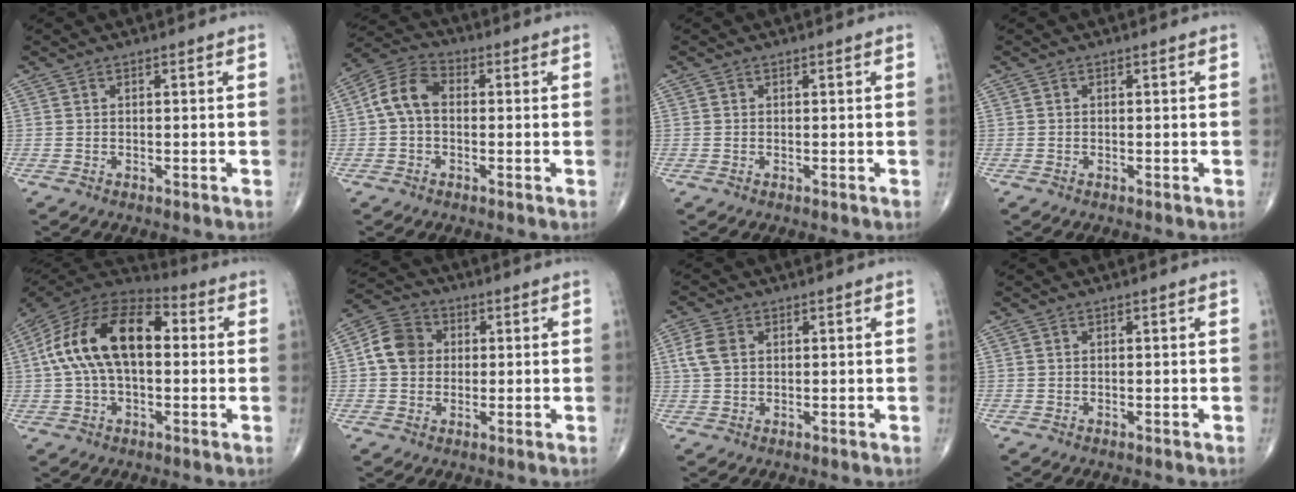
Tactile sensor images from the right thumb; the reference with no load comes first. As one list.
[{"total": 7.8, "force": [0.2, 5.3, 5.8], "torque": [-0.107, 0.026, -0.006]}, {"total": 0.0}, {"total": 0.0}, {"total": 19.7, "force": [2.2, 11.0, 16.1], "torque": [-0.293, 0.042, 0.029]}, {"total": 8.0, "force": [0.7, 6.8, 4.1], "torque": [-0.060, 0.016, 0.003]}, {"total": 4.5, "force": [1.1, 3.1, 3.0], "torque": [-0.069, 0.007, 0.021]}, {"total": 0.0}]